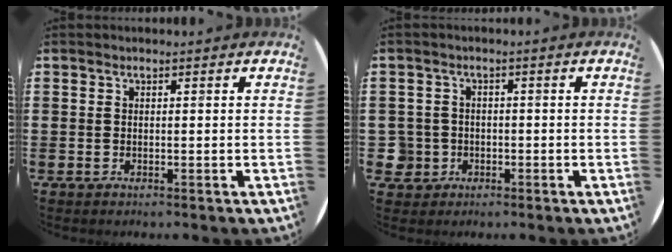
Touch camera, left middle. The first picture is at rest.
{"total": 2.9, "force": [-0.8, 2.8, 0.3], "torque": [-0.024, 0.004, -0.022]}